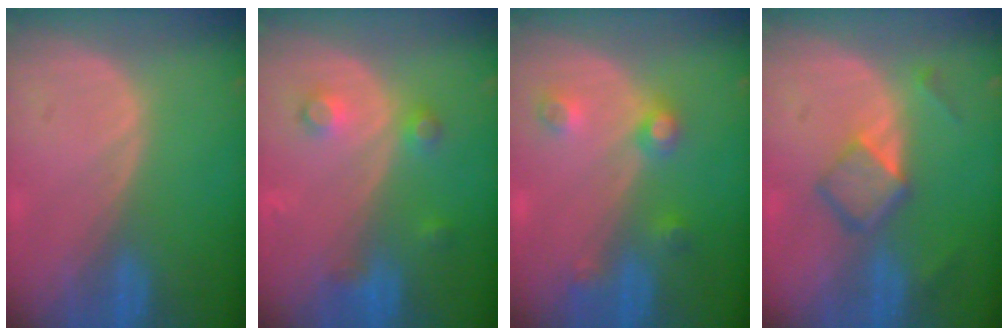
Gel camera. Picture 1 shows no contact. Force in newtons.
{"total": 3.8, "press": 3.5, "slide": 1.4}
{"total": 4.4, "press": 3.9, "slide": 2.1}
{"total": 5.0, "press": 4.6, "slide": 1.9}